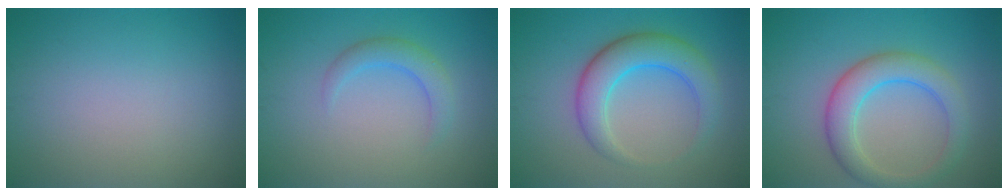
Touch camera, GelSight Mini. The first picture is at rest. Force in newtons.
{"total": 2.4, "press": 2.4, "slide": 0.1}
{"total": 5.4, "press": 5.4, "slide": 0.1}
{"total": 4.9, "press": 4.9, "slide": 0.3}